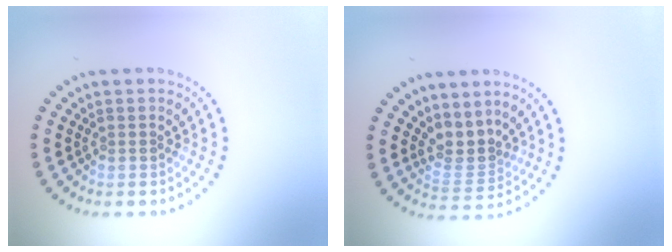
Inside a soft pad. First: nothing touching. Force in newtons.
{"total": 2.7, "press": 1.9, "slide": 2.0}